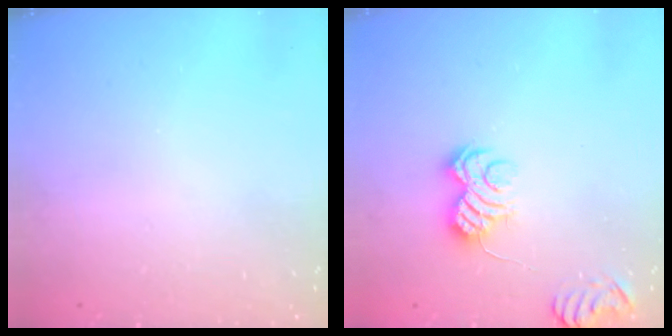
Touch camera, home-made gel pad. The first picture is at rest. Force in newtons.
{"total": 6.4, "press": 6.3, "slide": 1.4}